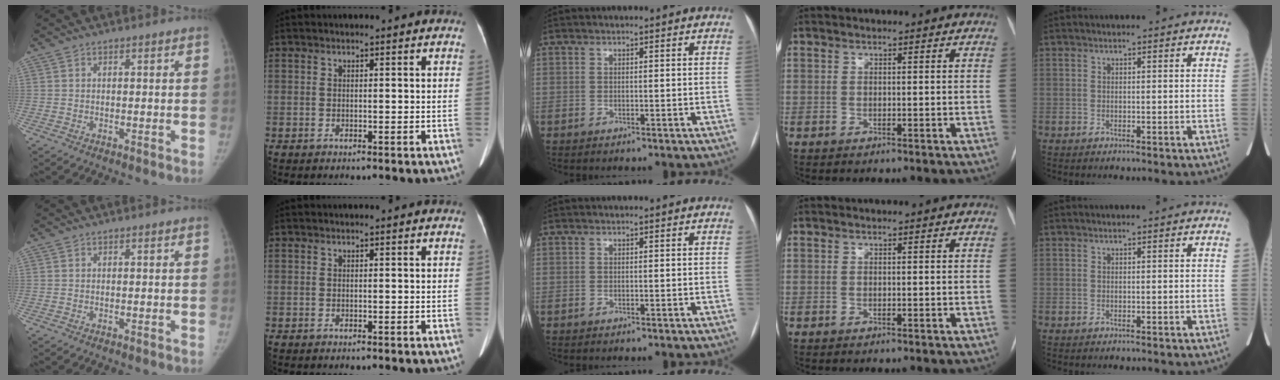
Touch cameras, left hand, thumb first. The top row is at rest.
{}